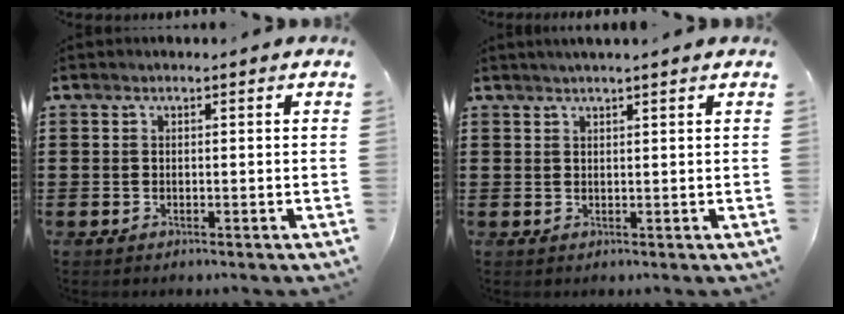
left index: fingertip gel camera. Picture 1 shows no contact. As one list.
[{"total": 1.3, "force": [1.1, -0.3, 0.7], "torque": [-0.011, 0.000, 0.021]}]